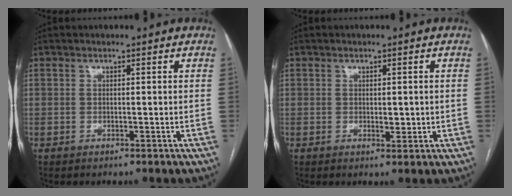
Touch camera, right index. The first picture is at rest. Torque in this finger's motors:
{"motor_torque": [0.03, 0.06, 0.03, 0.02]}